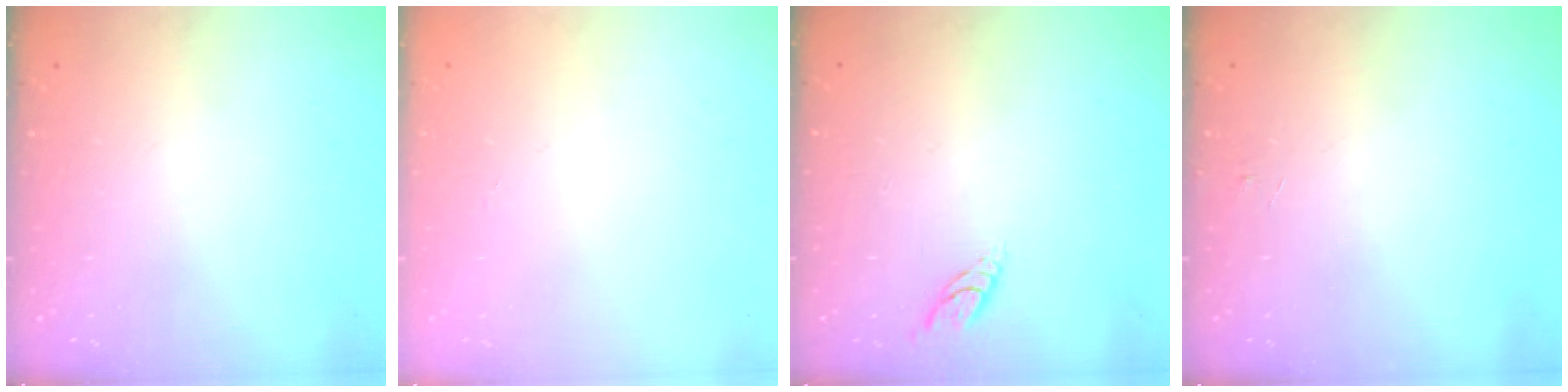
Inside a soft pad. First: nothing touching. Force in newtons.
{"total": 0.0}
{"total": 4.9, "press": 4.8, "slide": 0.6}
{"total": 3.3, "press": 3.3, "slide": 0.3}